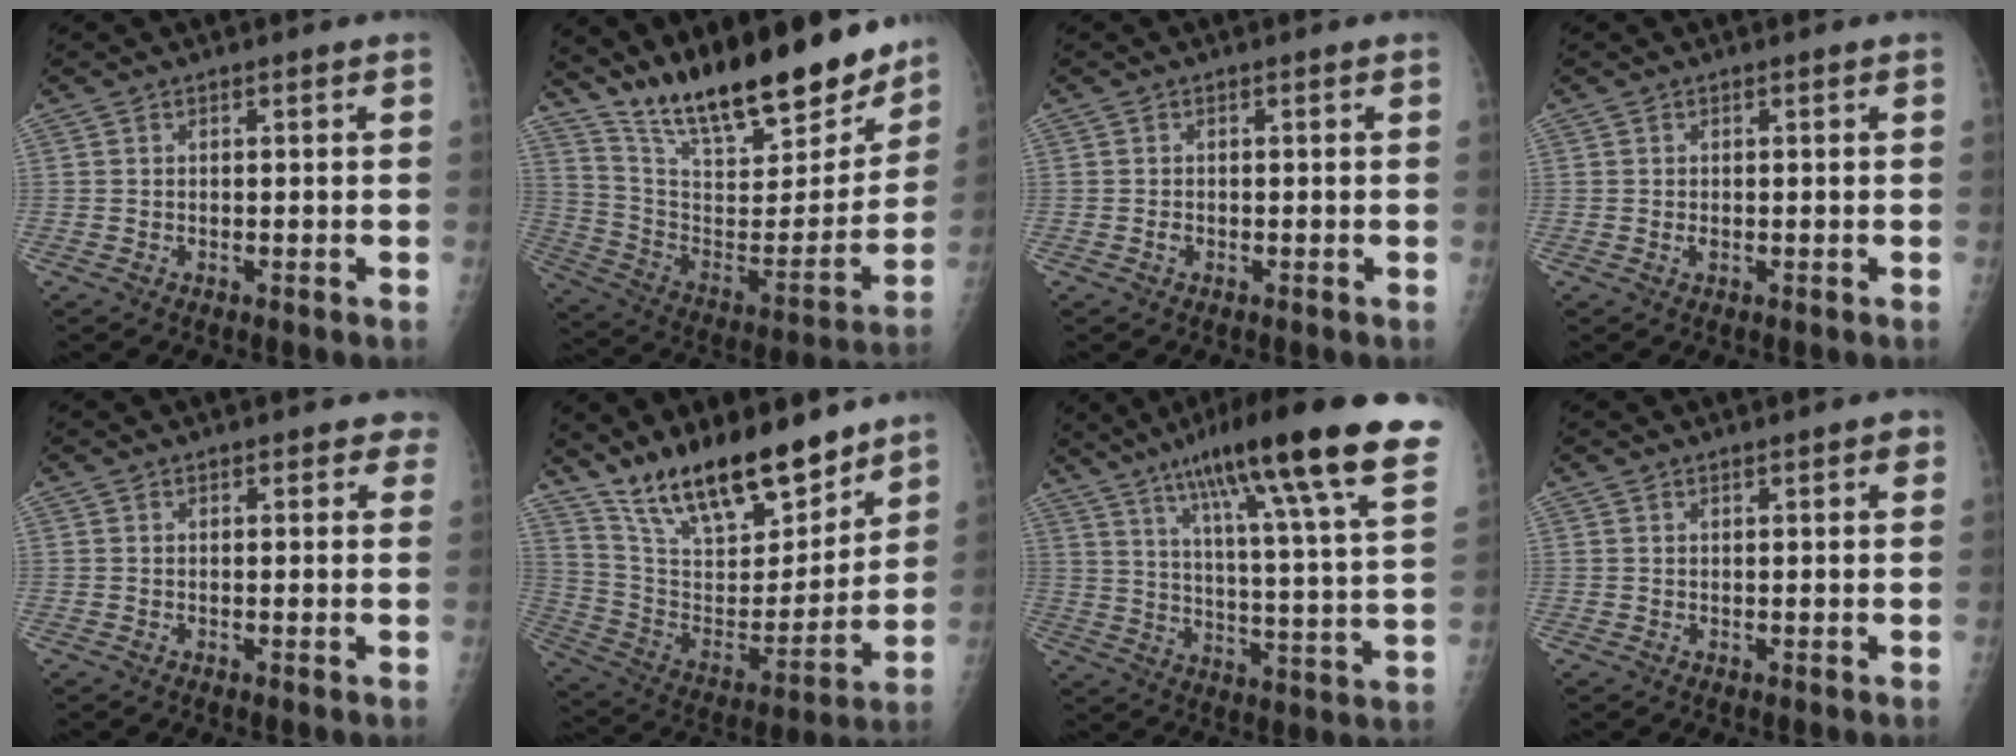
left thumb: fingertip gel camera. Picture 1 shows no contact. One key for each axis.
{"total": 25.9, "fx": 20.6, "fy": 7.3, "fz": 13.9, "tx": -0.188, "ty": -0.098, "tz": 0.338}
{"total": 0.6, "fx": -0.2, "fy": 0.4, "fz": 0.4, "tx": -0.006, "ty": 0.000, "tz": -0.005}
{"total": 0.8, "fx": 0.0, "fy": 0.4, "fz": 0.7, "tx": -0.011, "ty": 0.001, "tz": 0.002}
{"total": 2.9, "fx": 2.3, "fy": 1.4, "fz": 1.2, "tx": 0.018, "ty": -0.004, "tz": 0.017}
{"total": 21.3, "fx": 16.5, "fy": 7.2, "fz": 11.4, "tx": -0.154, "ty": -0.089, "tz": 0.294}
{"total": 27.2, "fx": 17.3, "fy": 2.8, "fz": 20.8, "tx": -0.305, "ty": -0.046, "tz": 0.250}
{"total": 2.3, "fx": 1.4, "fy": 0.6, "fz": 1.7, "tx": -0.017, "ty": -0.003, "tz": 0.016}